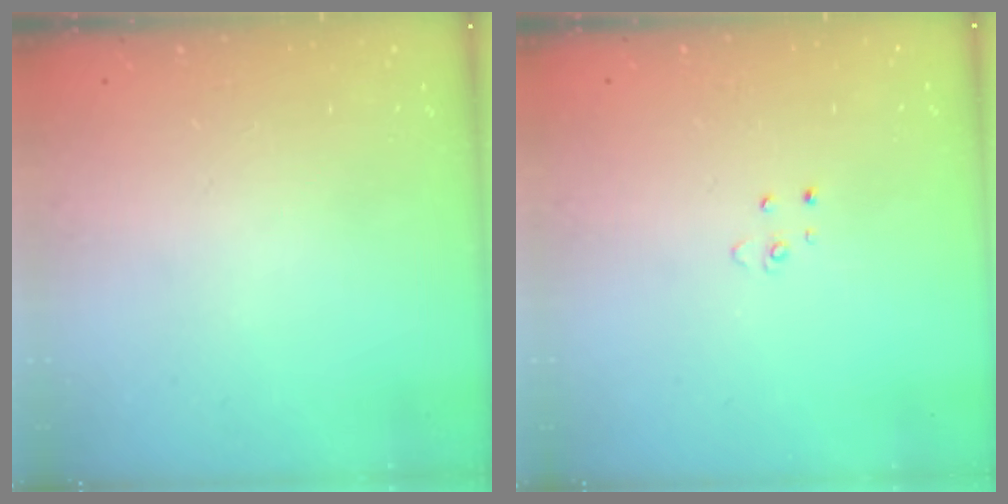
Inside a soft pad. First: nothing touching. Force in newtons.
{"total": 2.6, "press": 2.6, "slide": 0.2}